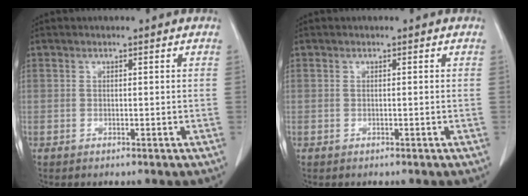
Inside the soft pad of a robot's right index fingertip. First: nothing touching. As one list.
[{"total": 0.0}]